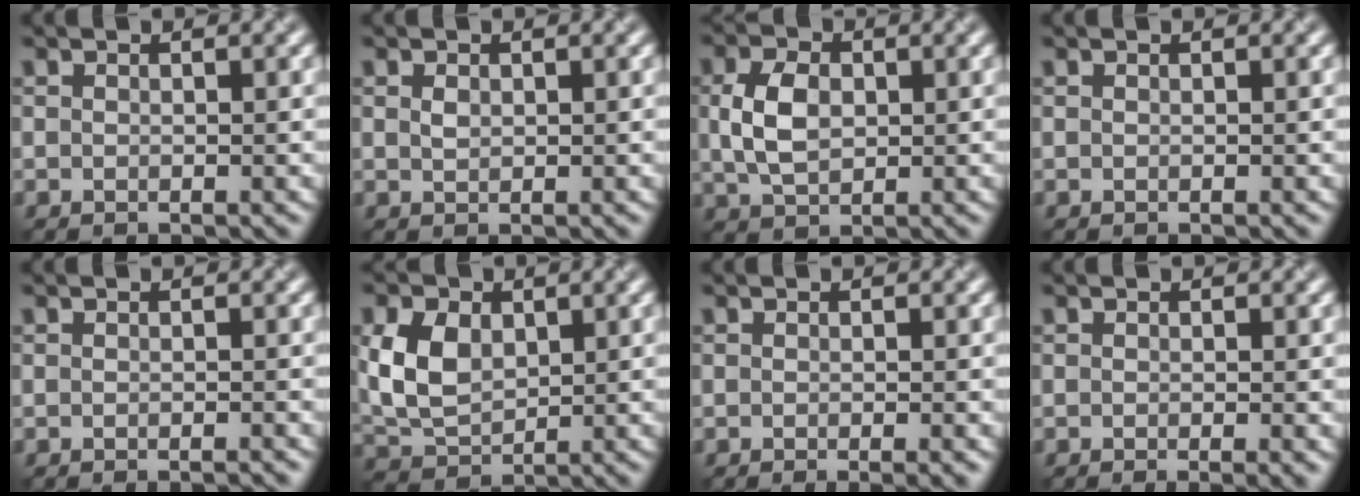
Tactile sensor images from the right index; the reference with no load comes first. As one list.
[{"total": 0.0}, {"total": 3.7, "force": [0.0, 2.7, 2.6], "torque": [-0.068, 0.010, 0.009]}, {"total": 0.0}, {"total": 1.2, "force": [-0.7, 0.5, 0.9], "torque": [-0.001, 0.004, -0.016]}, {"total": 5.0, "force": [0.7, 3.6, 3.4], "torque": [-0.085, 0.014, 0.020]}, {"total": 2.0, "force": [-0.6, 0.6, 1.8], "torque": [-0.010, 0.002, -0.009]}, {"total": 1.9, "force": [-0.4, 0.5, 1.8], "torque": [-0.014, 0.001, -0.006]}]